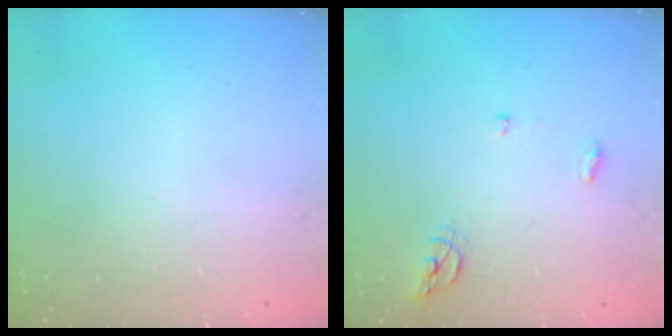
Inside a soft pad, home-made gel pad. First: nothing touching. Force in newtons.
{"total": 6.5, "press": 6.5, "slide": 0.1}